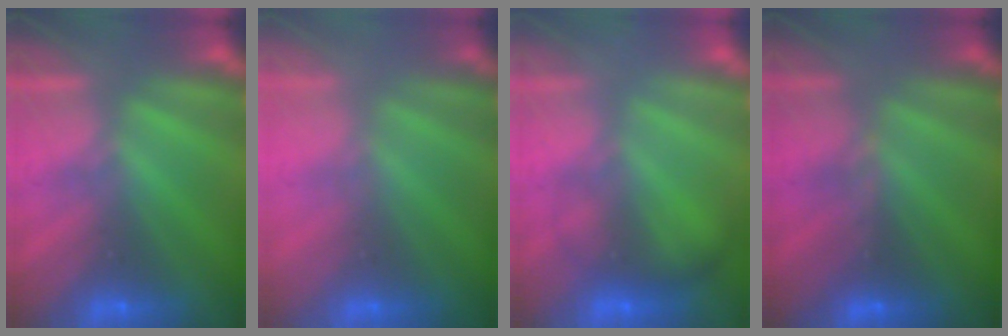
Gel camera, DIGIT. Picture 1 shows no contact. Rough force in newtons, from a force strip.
{"total": 2.5}
{"total": 2.1}
{"total": 2.9}